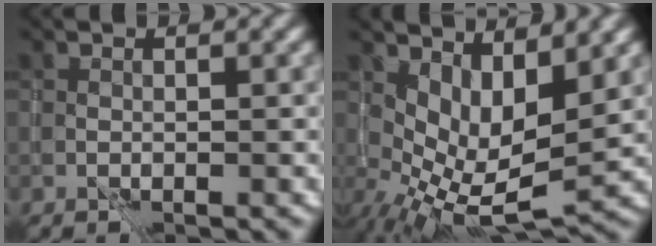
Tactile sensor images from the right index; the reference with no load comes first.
{"total": 6.8, "force": [1.7, 2.9, 5.9], "torque": [-0.111, -0.018, 0.041]}